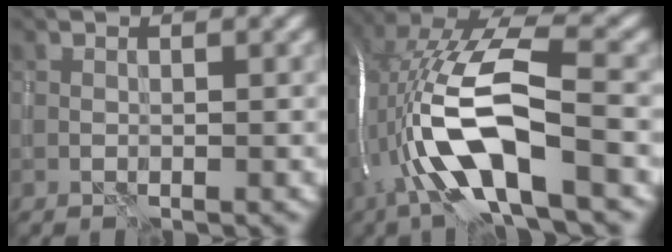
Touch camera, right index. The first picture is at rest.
{"total": 12.9, "force": [-2.9, 4.3, 11.8], "torque": [-0.247, 0.018, -0.058]}